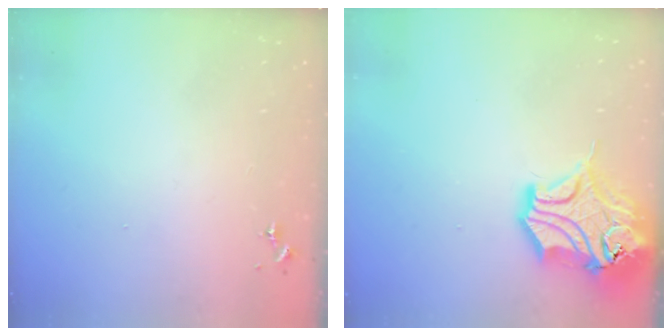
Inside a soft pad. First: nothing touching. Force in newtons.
{"total": 16.7, "press": 16.5, "slide": 2.5}